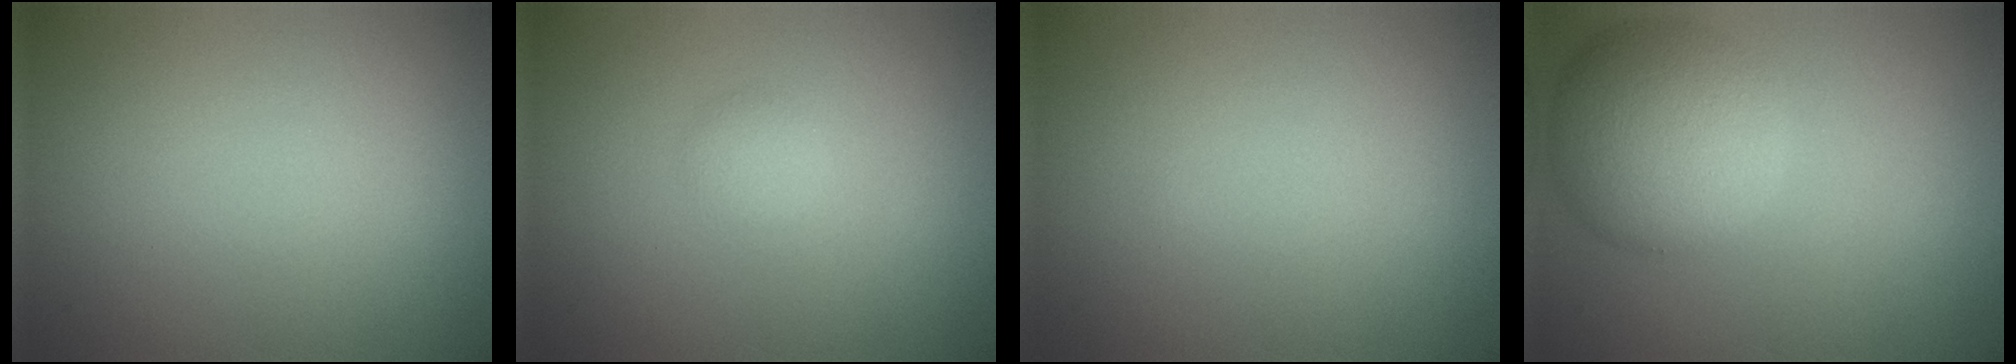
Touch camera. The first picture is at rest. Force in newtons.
{"total": 1.2, "press": 1.2, "slide": 0.0}
{"total": 0.0}
{"total": 7.0, "press": 7.0, "slide": 0.2}